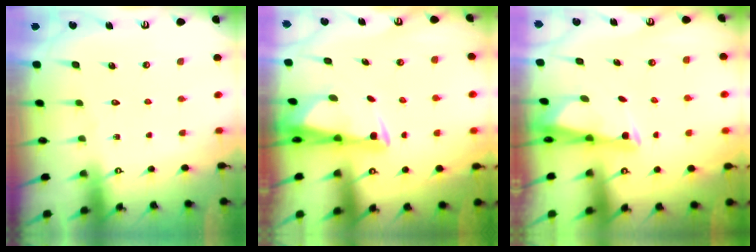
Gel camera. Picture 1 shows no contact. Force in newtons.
{"total": 2.8, "press": 2.6, "slide": 1.0}
{"total": 2.9, "press": 2.8, "slide": 0.7}